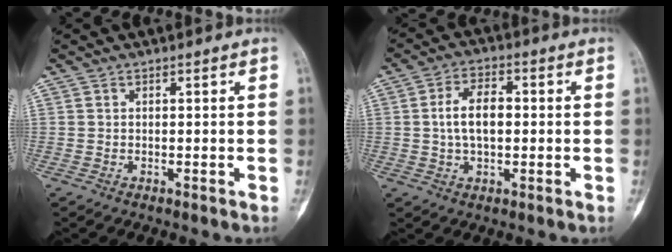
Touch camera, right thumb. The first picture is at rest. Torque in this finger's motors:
{"motor_torque": [0.97, 0.99, 0.56, -0.56, 0.20]}